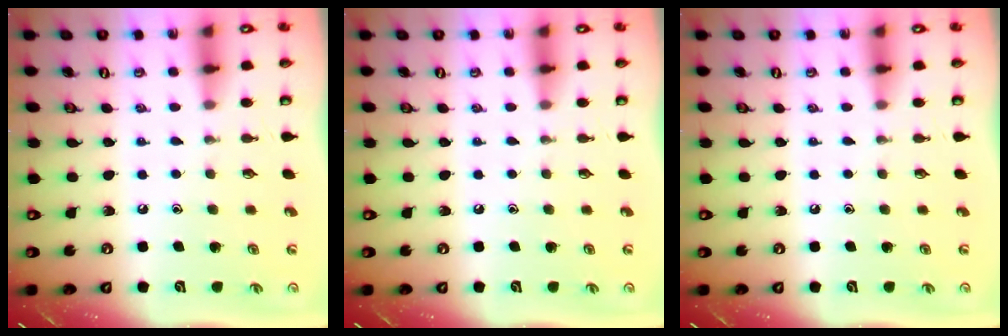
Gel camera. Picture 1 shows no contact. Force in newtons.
{"total": 0.0}
{"total": 0.0}